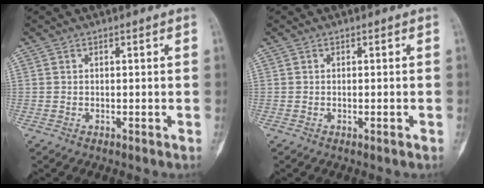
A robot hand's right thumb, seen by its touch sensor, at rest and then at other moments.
{"total": 0.7, "force": [-0.3, 0.1, 0.6], "torque": [-0.012, -0.001, -0.002]}